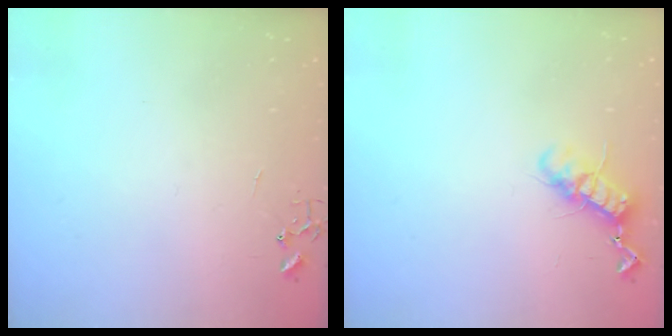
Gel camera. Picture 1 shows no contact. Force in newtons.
{"total": 11.1, "press": 11.1, "slide": 0.3}